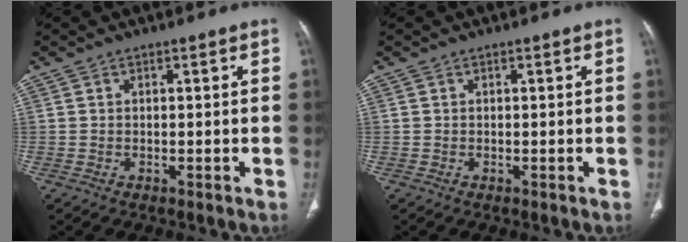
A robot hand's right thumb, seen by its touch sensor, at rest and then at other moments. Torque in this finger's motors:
{"motor_torque": [0.10, 0.03, 0.13, -0.07, 0.01]}